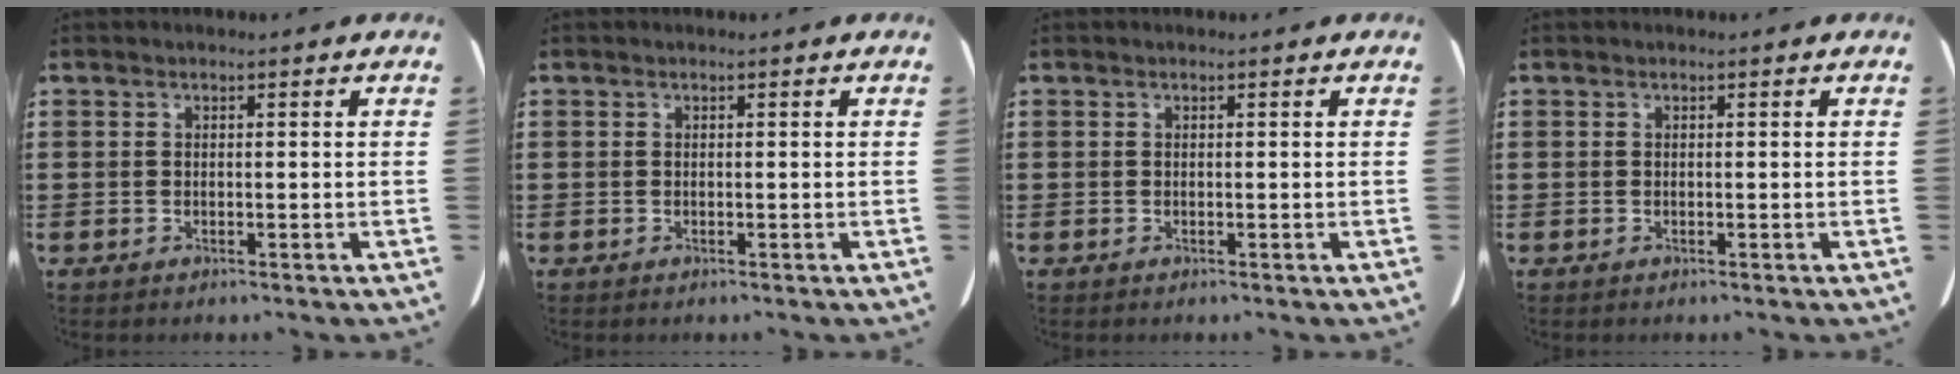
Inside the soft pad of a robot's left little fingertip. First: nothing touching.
{"total": 0.0}
{"total": 0.0}
{"total": 0.0}